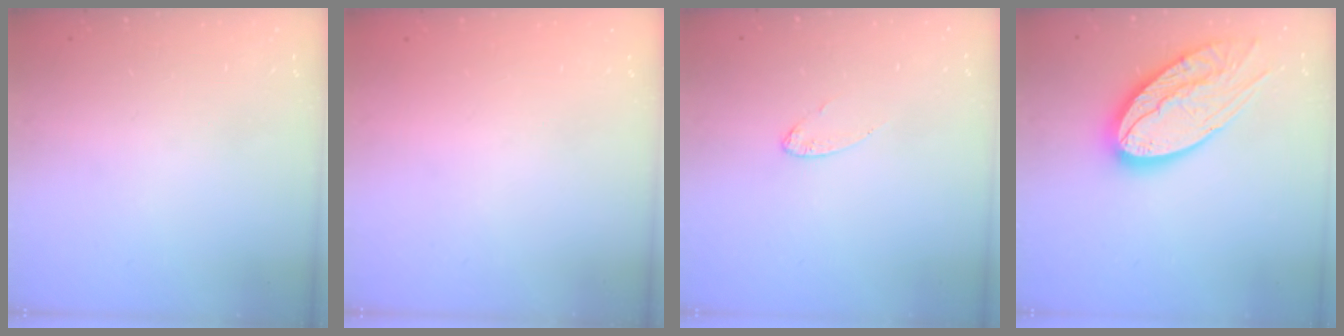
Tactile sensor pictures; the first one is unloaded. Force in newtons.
{"total": 0.0}
{"total": 5.7, "press": 5.7, "slide": 0.4}
{"total": 23.0, "press": 22.9, "slide": 2.4}